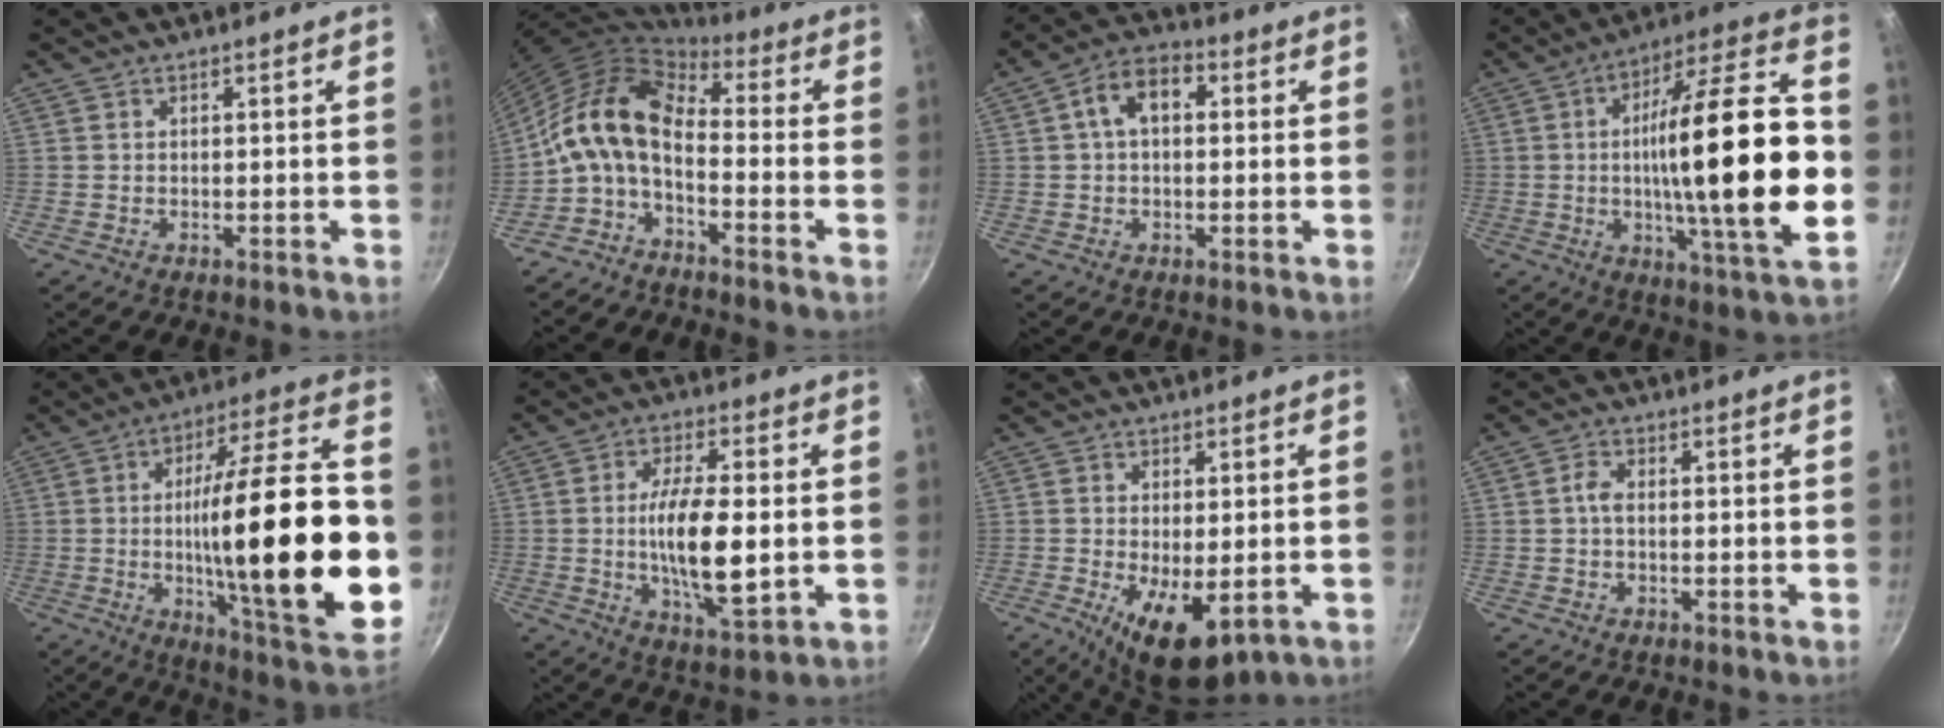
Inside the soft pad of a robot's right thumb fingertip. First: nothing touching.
{"total": 12.0, "force": [-1.9, 6.7, 9.8], "torque": [-0.181, 0.040, -0.051]}
{"total": 7.9, "force": [1.4, 5.0, 5.9], "torque": [-0.083, 0.023, 0.011]}
{"total": 27.2, "force": [-2.2, 5.6, 26.5], "torque": [-0.408, 0.028, -0.039]}
{"total": 32.8, "force": [-3.3, 7.9, 31.6], "torque": [-0.473, 0.006, -0.048]}
{"total": 13.7, "force": [-0.8, 4.7, 12.9], "torque": [-0.235, -0.001, -0.013]}
{"total": 9.8, "force": [-2.7, 4.4, 8.3], "torque": [-0.128, -0.013, -0.030]}
{"total": 2.2, "force": [-0.1, 1.1, 1.9], "torque": [-0.044, 0.007, -0.006]}